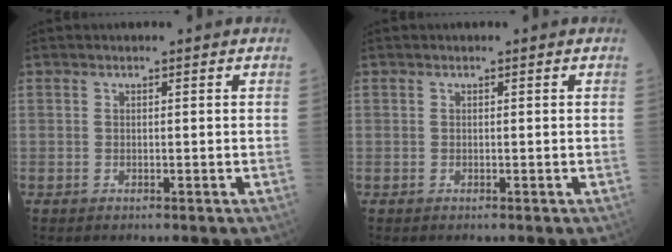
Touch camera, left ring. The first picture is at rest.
{"total": 0.0}